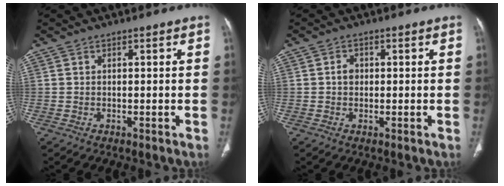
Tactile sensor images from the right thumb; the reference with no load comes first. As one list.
[{"total": 1.9, "force": [0.1, 1.6, 1.1], "torque": [-0.011, 0.006, -0.001]}]